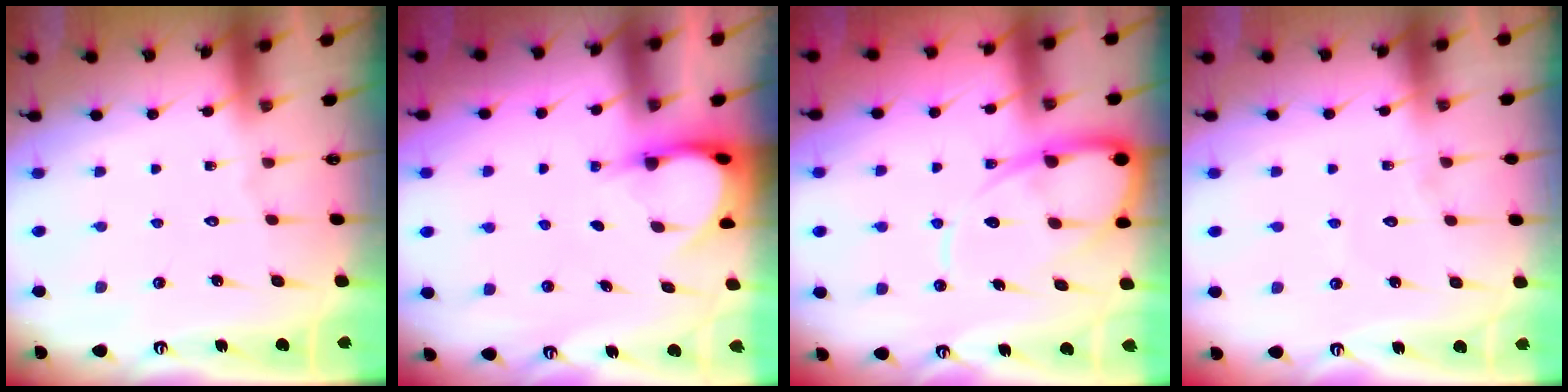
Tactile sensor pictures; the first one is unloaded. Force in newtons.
{"total": 3.7, "press": 3.6, "slide": 0.4}
{"total": 11.6, "press": 11.6, "slide": 1.1}
{"total": 2.6, "press": 2.5, "slide": 0.2}